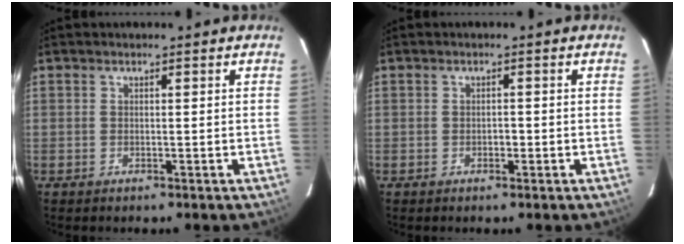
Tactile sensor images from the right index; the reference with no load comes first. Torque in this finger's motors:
{"motor_torque": [0.16, 0.14, -0.02, 0.00]}